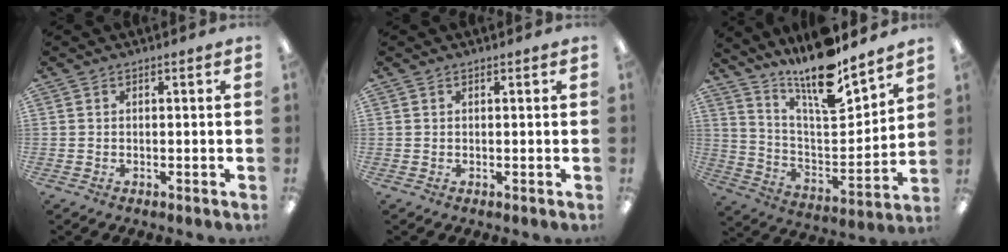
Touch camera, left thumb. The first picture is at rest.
{"total": 0.0}
{"total": 16.6, "force": [14.3, 2.8, 8.1], "torque": [-0.153, -0.112, 0.243]}